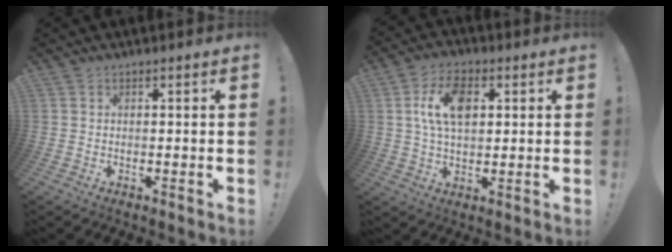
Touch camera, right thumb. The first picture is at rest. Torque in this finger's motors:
{"motor_torque": [1.09, 1.57, 0.87, -0.63, 0.34]}